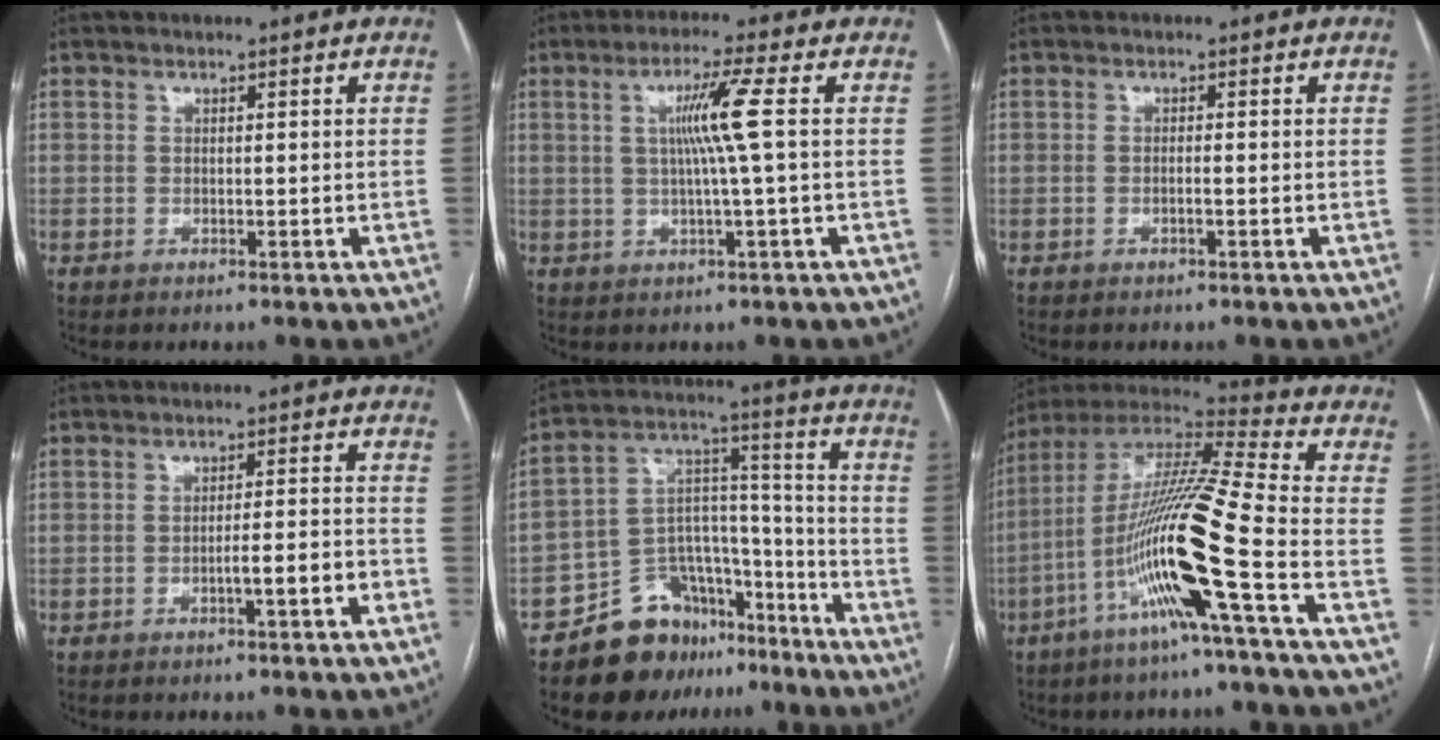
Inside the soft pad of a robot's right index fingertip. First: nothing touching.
{"total": 6.4, "force": [1.0, -1.5, 6.2], "torque": [-0.112, 0.004, 0.022]}
{"total": 0.8, "force": [-0.3, -0.1, 0.7], "torque": [-0.014, 0.001, -0.005]}
{"total": 4.6, "force": [-2.2, 0.0, 4.1], "torque": [-0.056, 0.003, -0.033]}
{"total": 14.5, "force": [-11.3, 8.2, 4.2], "torque": [-0.054, 0.081, -0.184]}
{"total": 18.3, "force": [-6.6, -1.1, 17.0], "torque": [-0.333, -0.005, -0.135]}